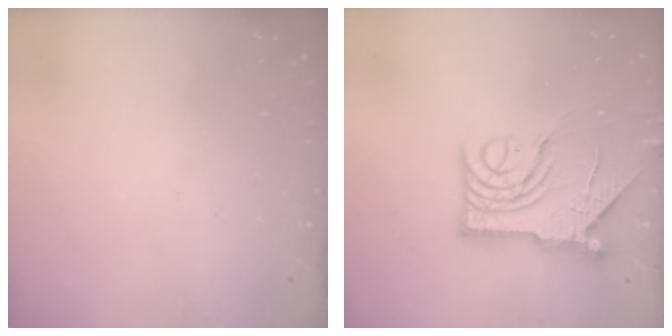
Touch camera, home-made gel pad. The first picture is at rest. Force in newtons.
{"total": 12.8, "press": 12.8, "slide": 0.8}